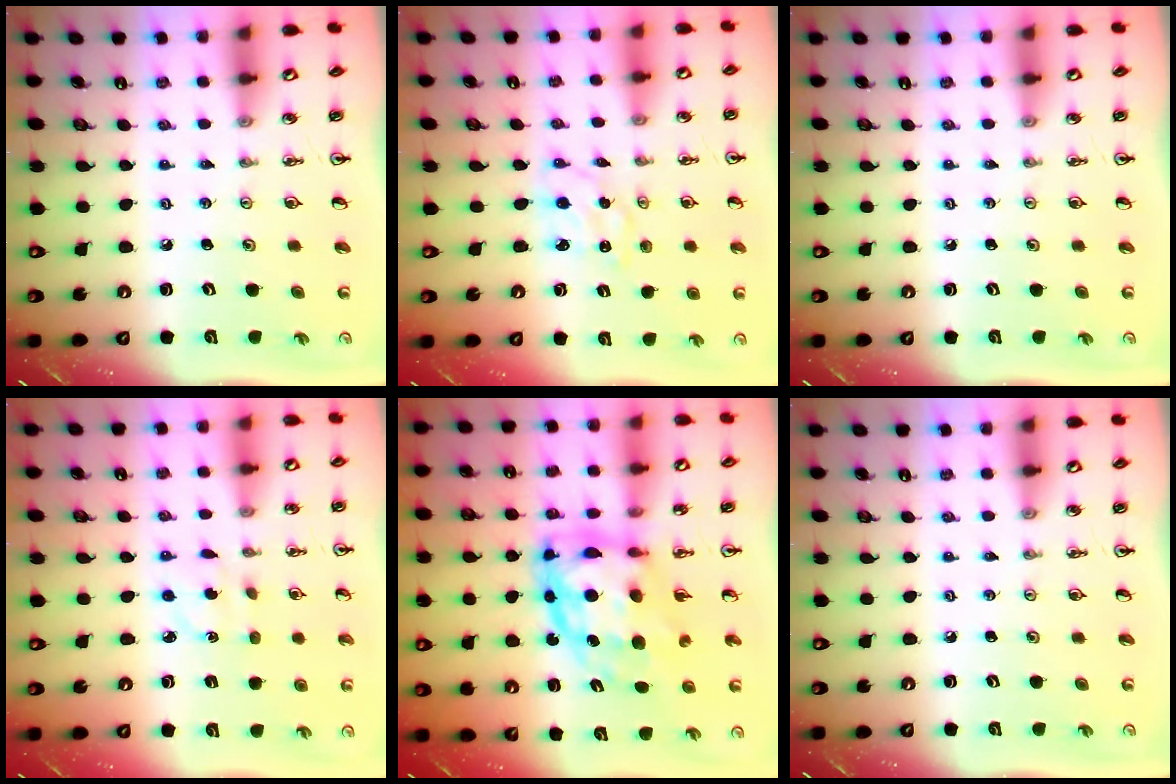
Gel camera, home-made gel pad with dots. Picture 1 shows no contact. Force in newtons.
{"total": 2.0, "press": 2.0, "slide": 0.2}
{"total": 0.0}
{"total": 3.1, "press": 3.1, "slide": 0.7}
{"total": 12.5, "press": 12.4, "slide": 1.5}
{"total": 0.0}